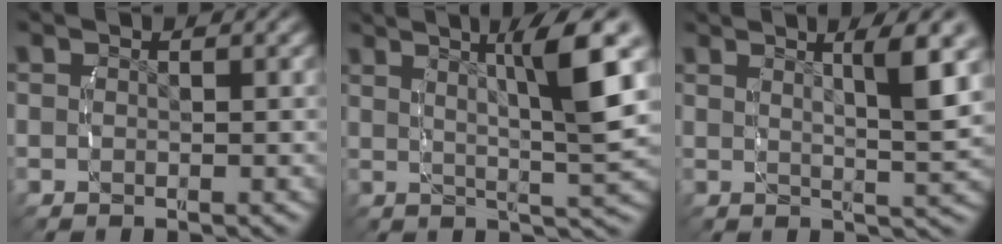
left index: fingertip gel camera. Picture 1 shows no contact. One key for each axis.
{"total": 9.2, "fx": 4.2, "fy": 1.7, "fz": 8.0, "tx": -0.104, "ty": 0.017, "tz": 0.065}
{"total": 6.5, "fx": 3.3, "fy": 0.8, "fz": 5.5, "tx": -0.068, "ty": 0.006, "tz": 0.054}